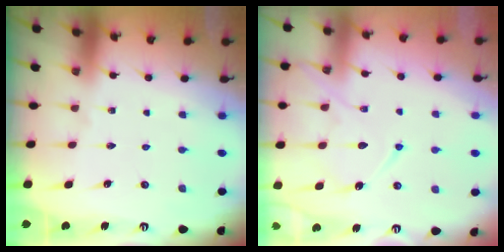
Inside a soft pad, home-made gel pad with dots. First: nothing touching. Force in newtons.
{"total": 10.7, "press": 10.6, "slide": 0.7}